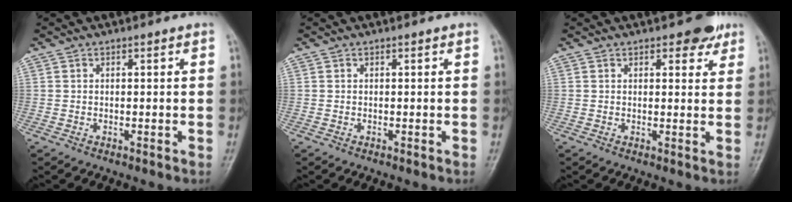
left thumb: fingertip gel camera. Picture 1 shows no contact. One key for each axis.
{"total": 0.0}
{"total": 4.0, "fx": 2.5, "fy": 2.1, "fz": 2.3, "tx": -0.008, "ty": -0.010, "tz": 0.029}